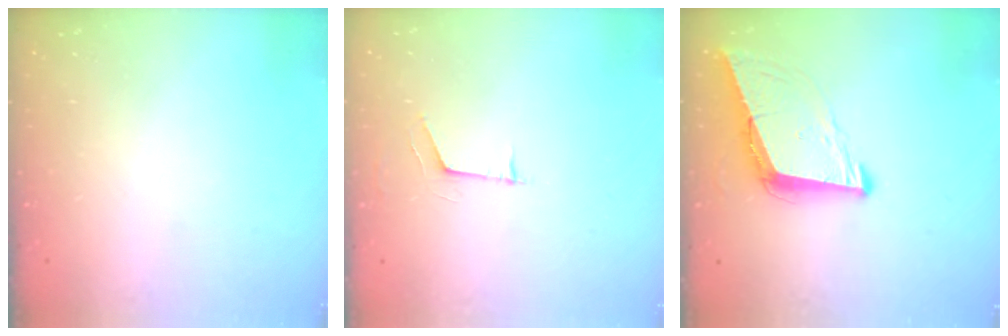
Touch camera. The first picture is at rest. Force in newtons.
{"total": 4.4, "press": 4.3, "slide": 0.7}
{"total": 9.1, "press": 8.3, "slide": 3.7}